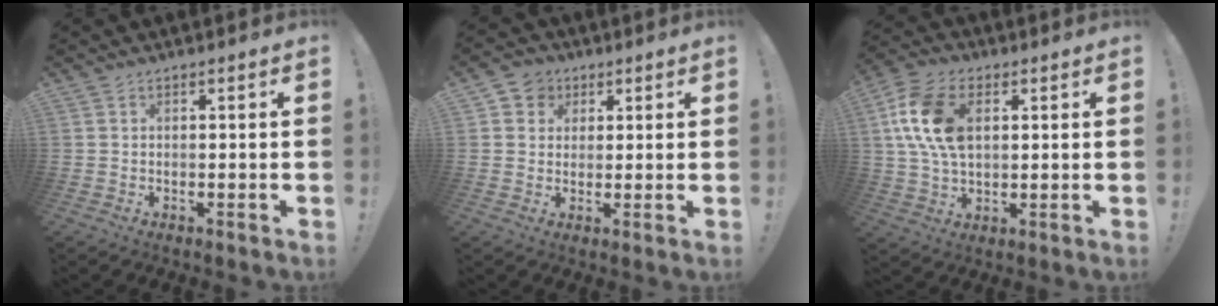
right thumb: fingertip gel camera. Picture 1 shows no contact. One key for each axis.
{"total": 5.3, "fx": 1.6, "fy": 4.9, "fz": 1.2, "tx": -0.018, "ty": -0.006, "tz": 0.031}
{"total": 15.9, "fx": 3.8, "fy": 10.5, "fz": 11.4, "tx": -0.212, "ty": 0.005, "tz": 0.073}